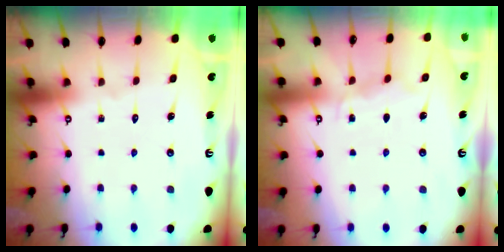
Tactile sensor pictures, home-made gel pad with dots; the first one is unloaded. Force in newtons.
{"total": 5.1, "press": 5.1, "slide": 0.5}